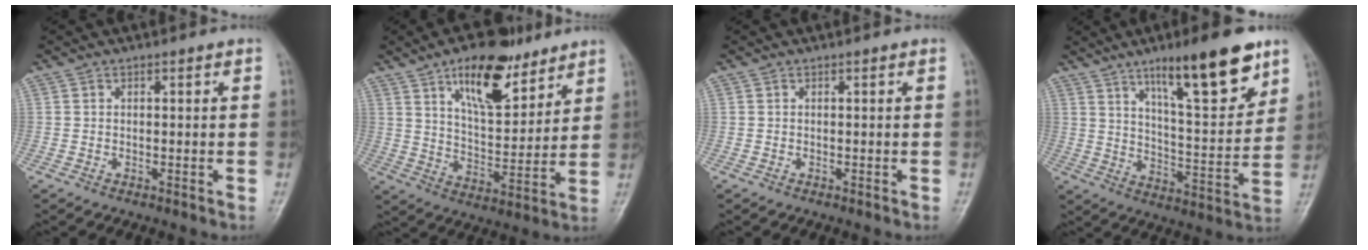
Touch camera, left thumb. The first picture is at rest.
{"total": 15.9, "force": [9.6, 6.9, 10.5], "torque": [-0.132, -0.049, 0.161]}
{"total": 0.0}
{"total": 17.9, "force": [11.0, 4.3, 13.5], "torque": [-0.179, -0.060, 0.181]}